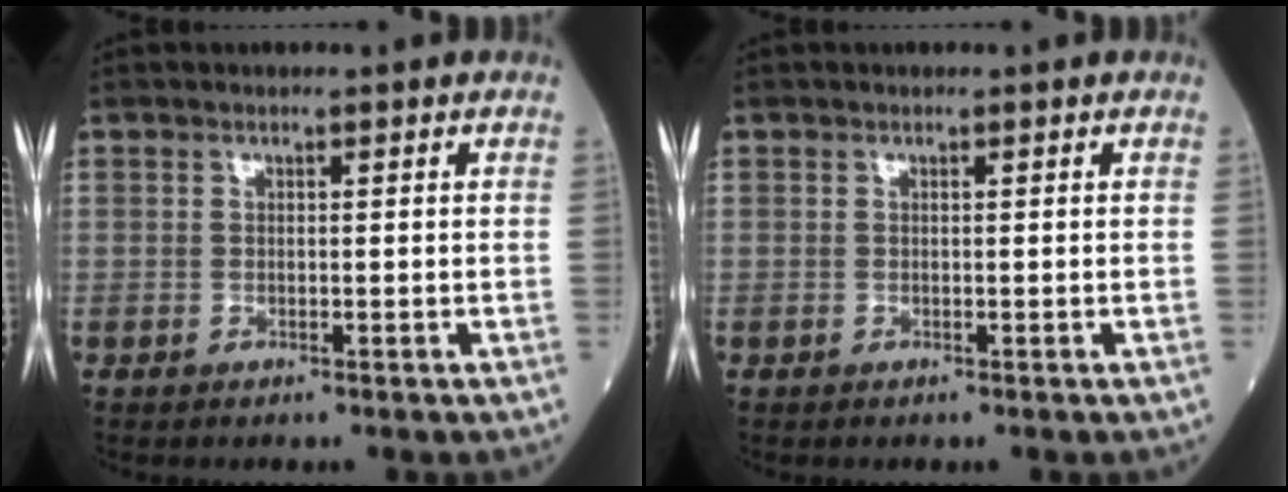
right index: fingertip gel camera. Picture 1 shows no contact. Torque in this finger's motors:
{"motor_torque": [0.20, 0.12, 0.05, 0.02]}